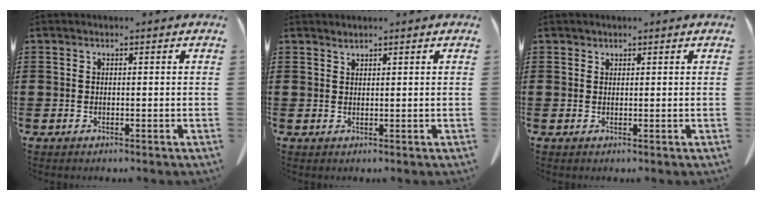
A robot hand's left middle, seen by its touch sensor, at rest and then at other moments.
{"total": 1.0, "force": [0.9, 0.0, 0.2], "torque": [-0.005, -0.003, 0.019]}
{"total": 0.8, "force": [0.7, 0.4, 0.0], "torque": [-0.003, -0.001, 0.016]}